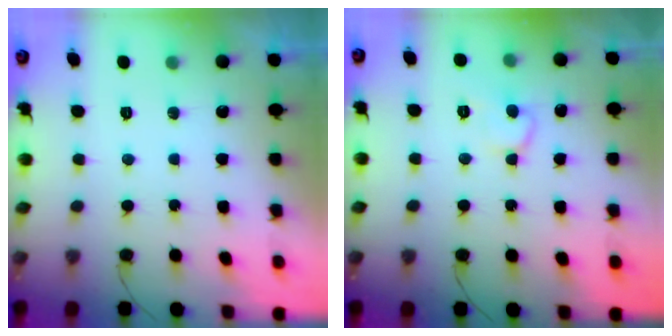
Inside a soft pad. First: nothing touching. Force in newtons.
{"total": 7.7, "press": 7.7, "slide": 0.6}